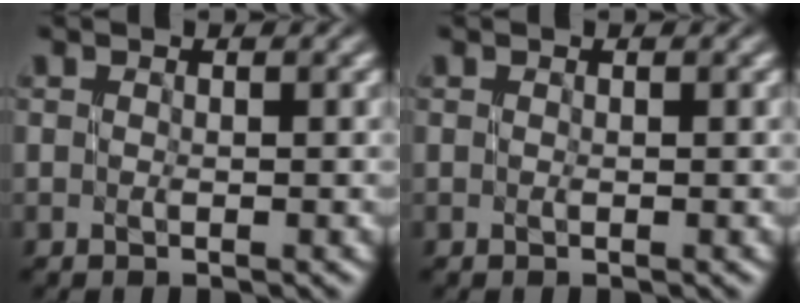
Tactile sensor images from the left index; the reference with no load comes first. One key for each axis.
{"total": 0.0}